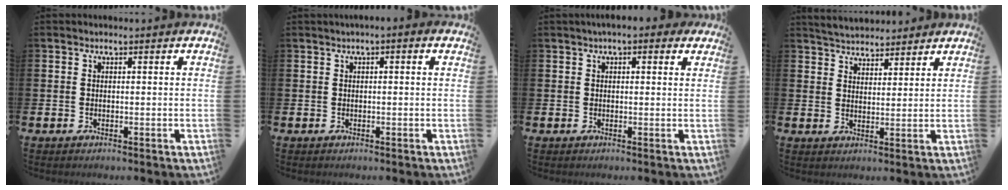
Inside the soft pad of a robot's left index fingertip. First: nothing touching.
{"total": 0.7, "force": [-0.1, 0.1, 0.7], "torque": [-0.012, 0.002, -0.002]}
{"total": 1.1, "force": [0.6, 0.6, 0.8], "torque": [-0.008, 0.005, 0.007]}
{"total": 4.3, "force": [4.2, 0.8, -0.3], "torque": [-0.018, -0.017, 0.079]}